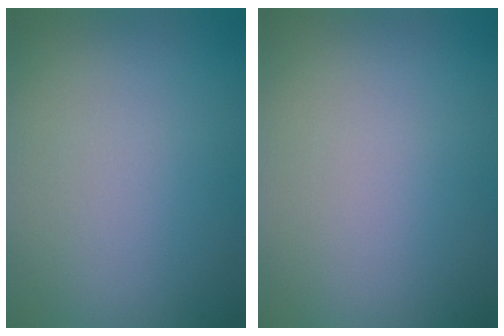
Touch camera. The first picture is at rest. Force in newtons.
{"total": 0.0}